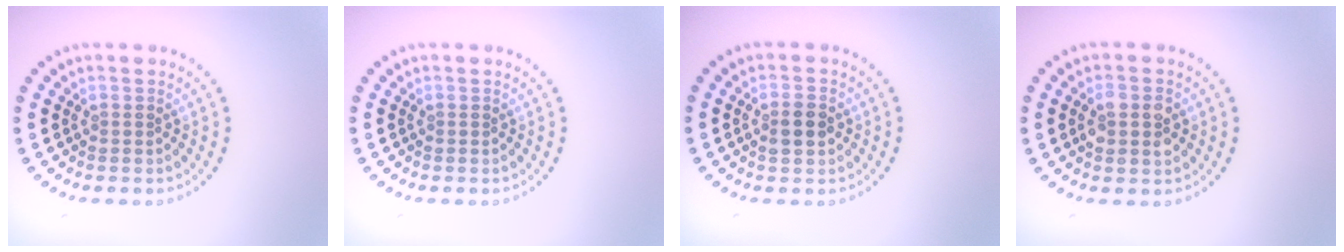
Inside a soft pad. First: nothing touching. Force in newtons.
{"total": 0.0}
{"total": 2.1, "press": 2.1, "slide": 0.2}
{"total": 3.0, "press": 2.9, "slide": 0.2}